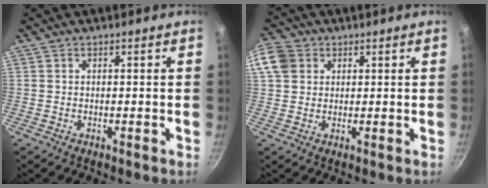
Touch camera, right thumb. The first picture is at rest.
{"total": 7.0, "force": [2.3, 5.7, 3.3], "torque": [-0.052, 0.003, 0.033]}